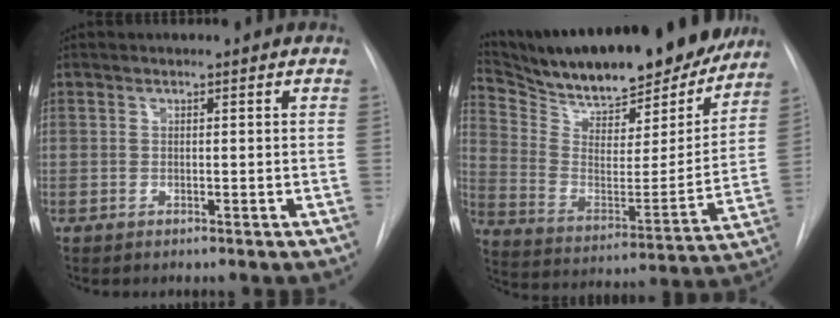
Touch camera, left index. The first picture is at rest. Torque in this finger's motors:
{"motor_torque": [0.38, -0.58, 0.32, 0.07]}